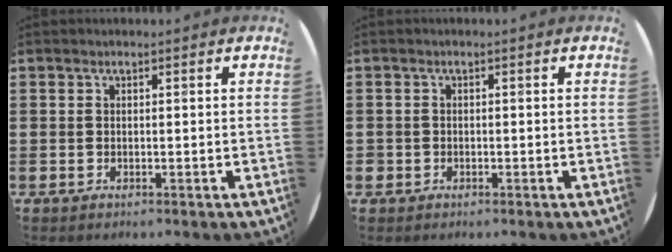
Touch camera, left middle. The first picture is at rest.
{"total": 0.7, "force": [-0.2, 0.6, -0.1], "torque": [0.002, 0.008, -0.009]}